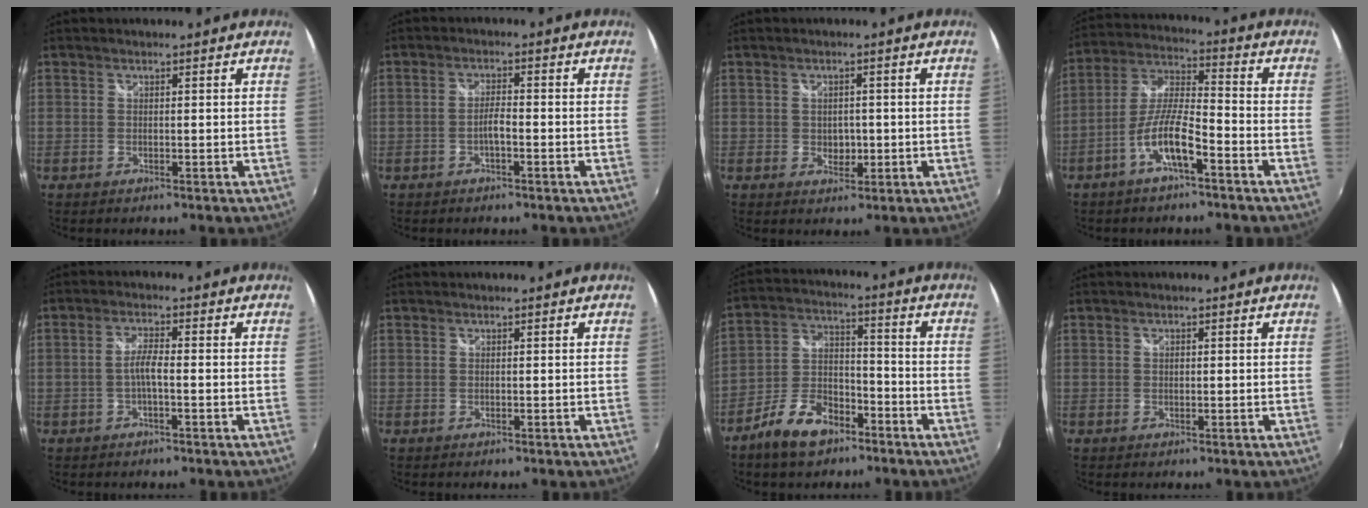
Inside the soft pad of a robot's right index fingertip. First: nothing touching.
{"total": 2.2, "force": [-1.2, 0.4, 1.8], "torque": [-0.038, 0.006, -0.023]}
{"total": 2.9, "force": [-0.4, 2.4, 1.5], "torque": [-0.022, -0.001, -0.005]}
{"total": 9.3, "force": [-5.1, 1.8, 7.6], "torque": [-0.166, 0.006, -0.096]}
{"total": 2.9, "force": [-1.0, 0.3, 2.7], "torque": [-0.057, 0.006, -0.020]}
{"total": 0.0}
{"total": 10.8, "force": [-7.2, 5.6, 5.9], "torque": [-0.123, 0.014, -0.128]}
{"total": 0.6, "force": [0.1, 0.4, 0.4], "torque": [-0.007, 0.001, 0.001]}